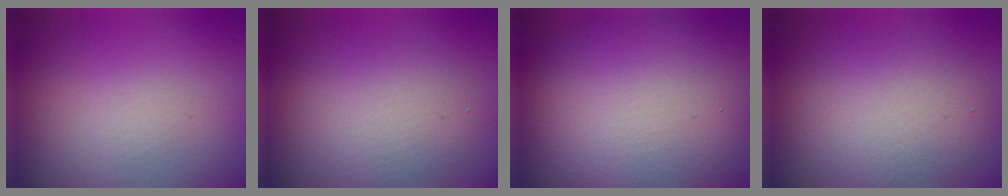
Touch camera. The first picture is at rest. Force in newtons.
{"total": 3.4, "press": 3.3, "slide": 0.2}
{"total": 11.8, "press": 11.8, "slide": 0.5}
{"total": 4.4, "press": 4.4, "slide": 0.4}